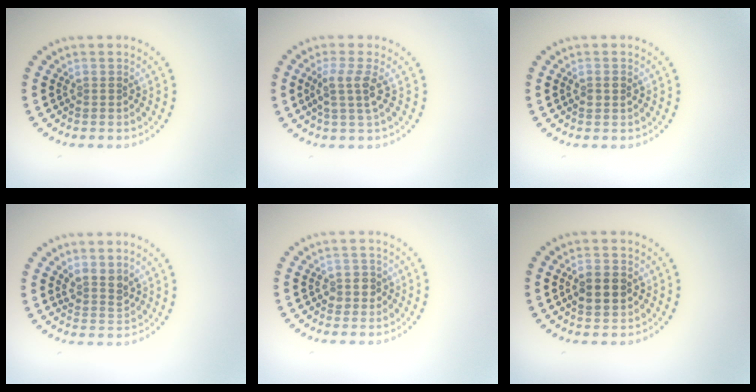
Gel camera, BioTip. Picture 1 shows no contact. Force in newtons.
{"total": 2.6, "press": 2.0, "slide": 1.6}
{"total": 1.0, "press": 1.0, "slide": 0.2}
{"total": 2.1, "press": 1.7, "slide": 1.2}
{"total": 1.7, "press": 1.5, "slide": 0.9}
{"total": 3.6, "press": 3.6, "slide": 0.2}